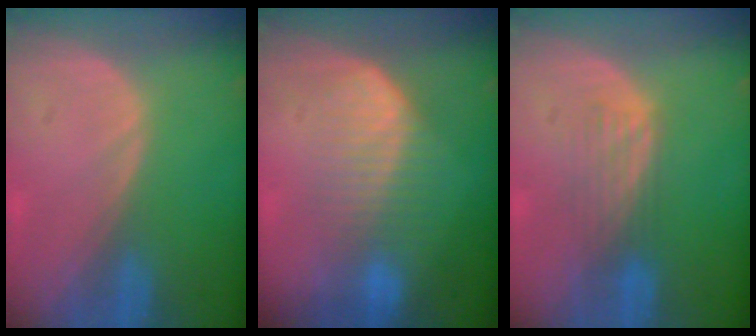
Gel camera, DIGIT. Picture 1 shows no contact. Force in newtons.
{"total": 6.8, "press": 6.6, "slide": 1.4}
{"total": 4.3, "press": 3.6, "slide": 2.3}